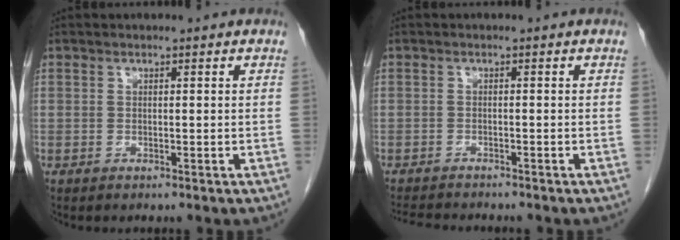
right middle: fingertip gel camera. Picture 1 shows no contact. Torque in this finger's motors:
{"motor_torque": [0.12, -0.12, 0.01, 0.01]}